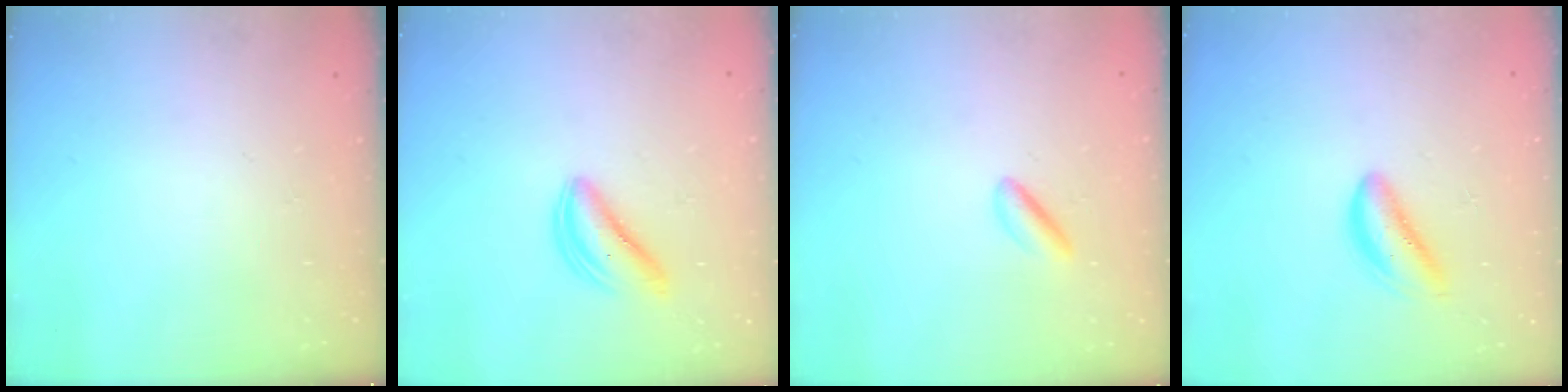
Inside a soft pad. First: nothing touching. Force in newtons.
{"total": 4.8, "press": 4.8, "slide": 0.3}
{"total": 2.6, "press": 2.5, "slide": 1.0}
{"total": 4.2, "press": 4.0, "slide": 1.3}